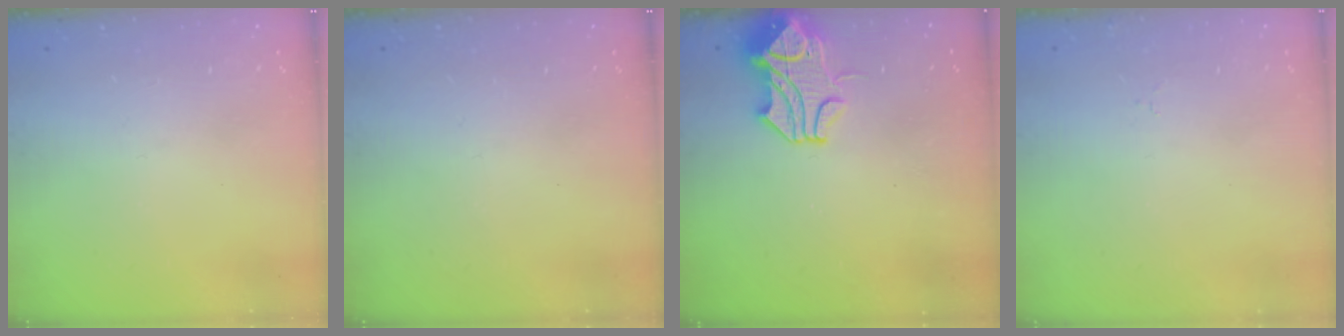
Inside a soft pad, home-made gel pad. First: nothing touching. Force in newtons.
{"total": 0.0}
{"total": 2.0, "press": 1.2, "slide": 1.5}
{"total": 1.1, "press": 1.1, "slide": 0.2}